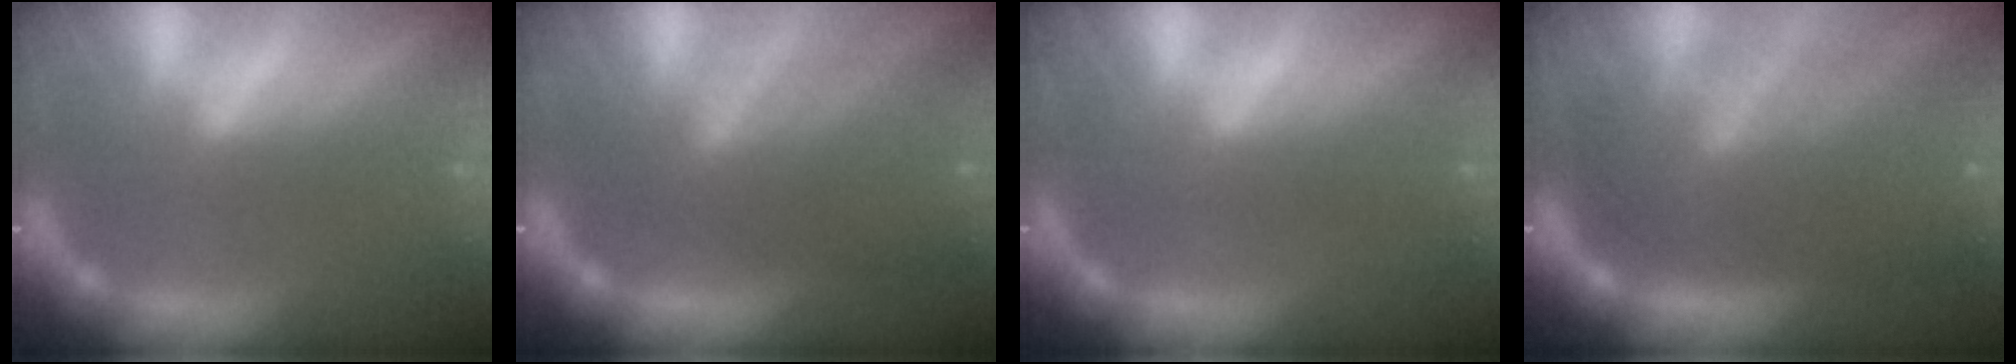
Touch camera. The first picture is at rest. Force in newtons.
{"total": 7.1}
{"total": 1.0}
{"total": 10.0}